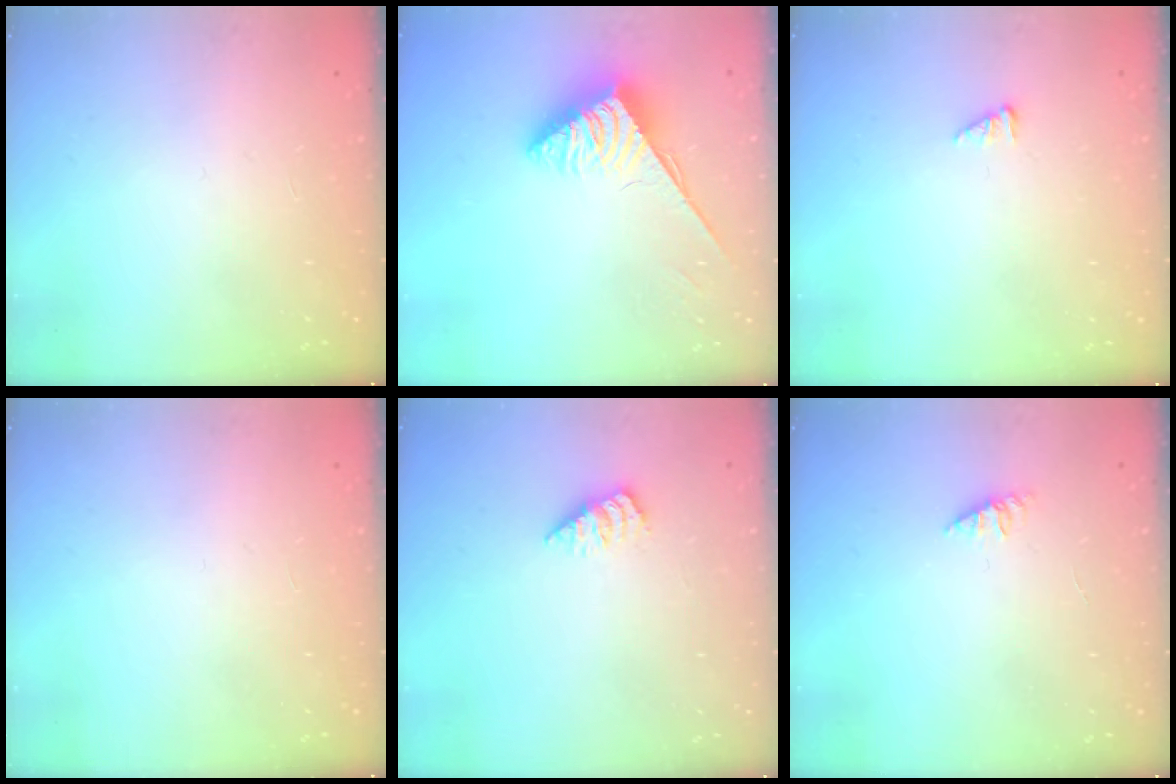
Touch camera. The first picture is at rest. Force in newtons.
{"total": 3.8, "press": 3.7, "slide": 0.5}
{"total": 1.2, "press": 1.1, "slide": 0.1}
{"total": 0.0}
{"total": 1.7, "press": 1.7, "slide": 0.2}
{"total": 1.6, "press": 1.6, "slide": 0.4}